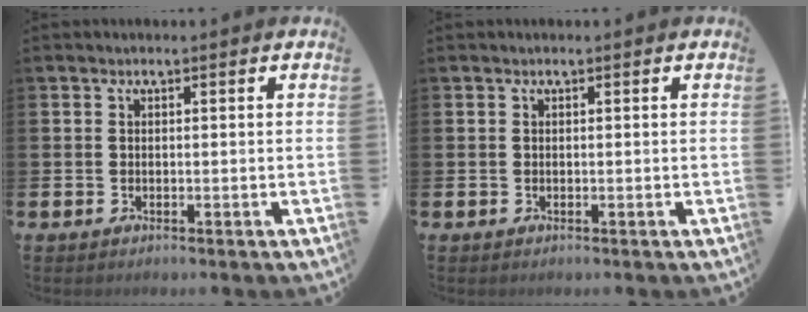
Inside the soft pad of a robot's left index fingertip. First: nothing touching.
{"total": 0.0}